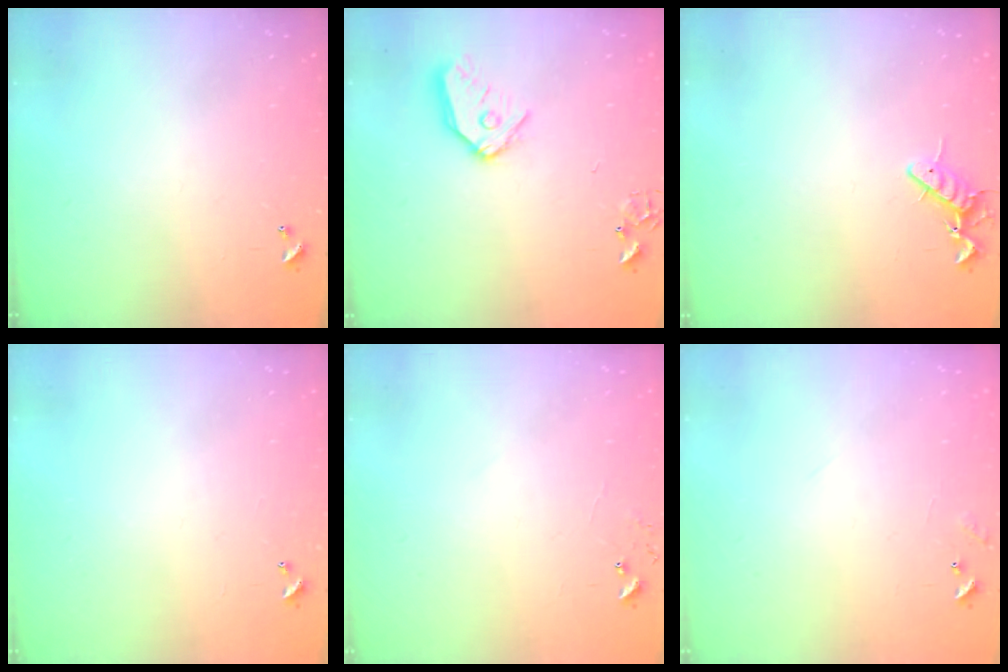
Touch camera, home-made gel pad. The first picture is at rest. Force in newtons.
{"total": 12.5, "press": 12.4, "slide": 1.6}
{"total": 8.6, "press": 8.5, "slide": 1.3}
{"total": 0.0}
{"total": 6.3, "press": 6.3, "slide": 0.5}
{"total": 6.9, "press": 6.9, "slide": 0.4}